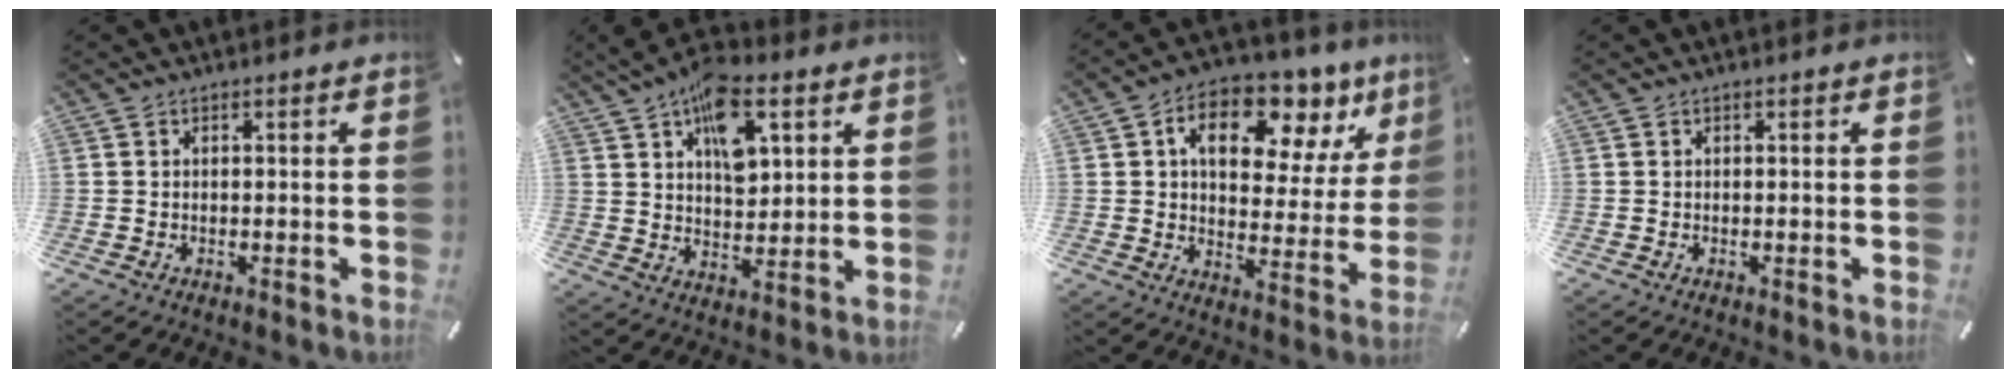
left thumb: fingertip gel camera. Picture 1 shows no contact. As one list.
[{"total": 12.7, "force": [6.2, 7.0, 8.6], "torque": [-0.131, -0.017, 0.109]}, {"total": 13.0, "force": [6.5, 8.5, 7.4], "torque": [-0.097, -0.044, 0.110]}, {"total": 0.0}]